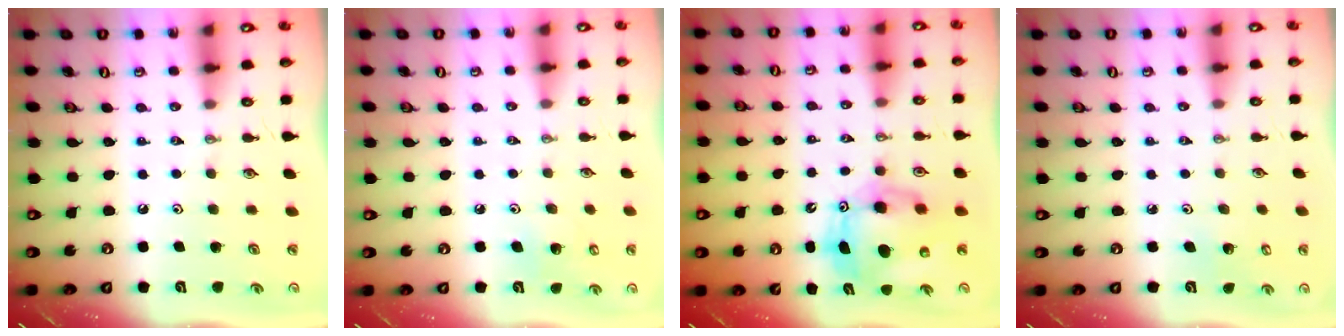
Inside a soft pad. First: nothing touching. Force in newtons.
{"total": 5.5, "press": 5.4, "slide": 0.8}
{"total": 11.6, "press": 11.4, "slide": 2.6}
{"total": 2.5, "press": 2.5, "slide": 0.2}